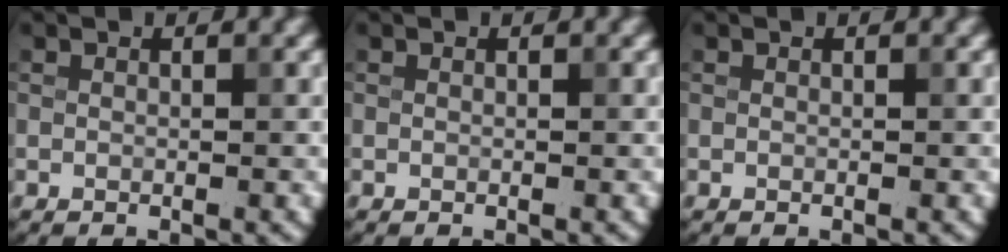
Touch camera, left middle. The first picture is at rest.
{"total": 0.0}
{"total": 0.0}